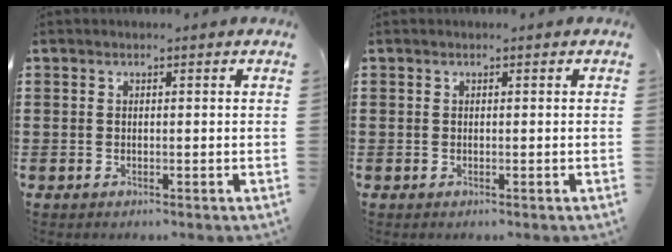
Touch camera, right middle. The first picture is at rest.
{"total": 0.0}